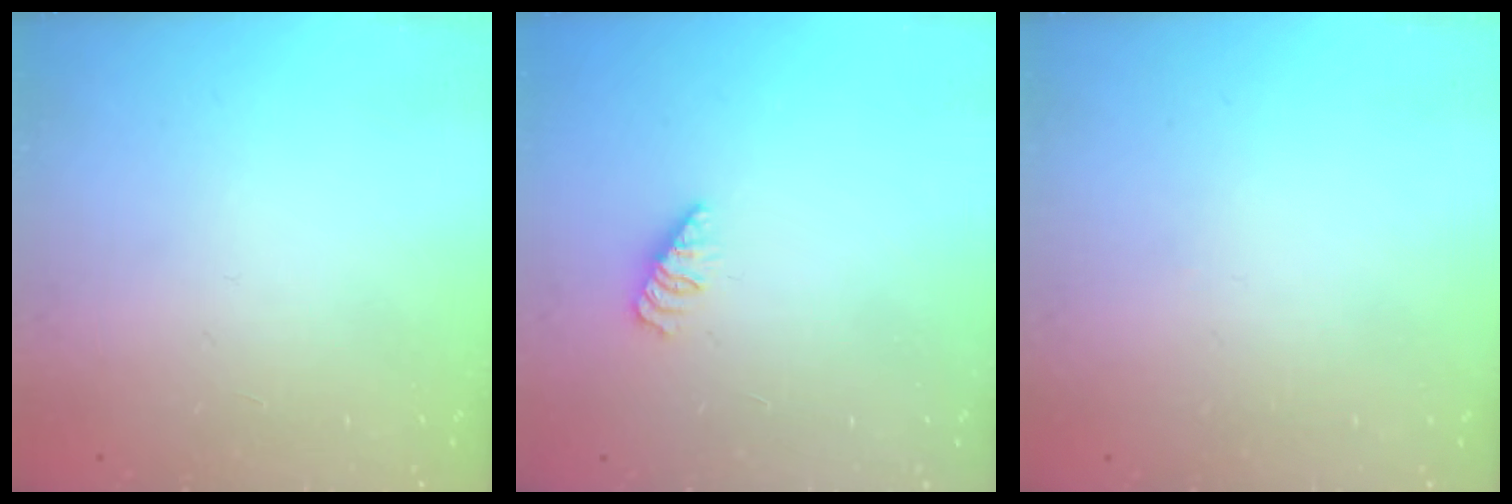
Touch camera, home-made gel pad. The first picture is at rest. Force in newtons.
{"total": 2.5, "press": 2.4, "slide": 0.4}
{"total": 0.0}